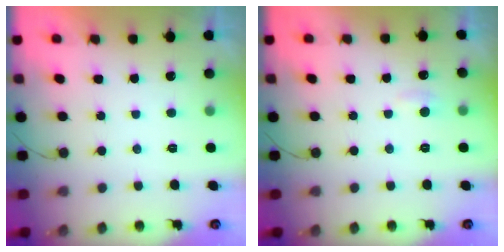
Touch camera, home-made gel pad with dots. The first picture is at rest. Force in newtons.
{"total": 3.9, "press": 3.8, "slide": 0.4}